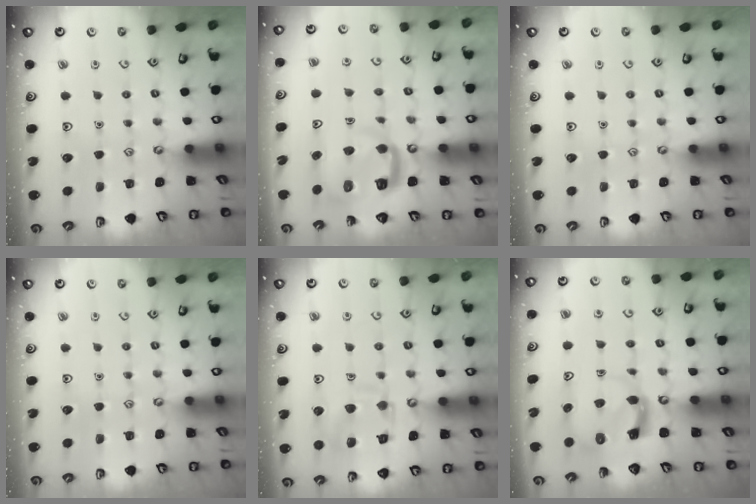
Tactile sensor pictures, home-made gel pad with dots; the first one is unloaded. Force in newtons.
{"total": 6.0, "press": 5.9, "slide": 0.8}
{"total": 0.0}
{"total": 0.0}
{"total": 11.4, "press": 11.3, "slide": 1.0}
{"total": 4.0, "press": 3.9, "slide": 0.6}